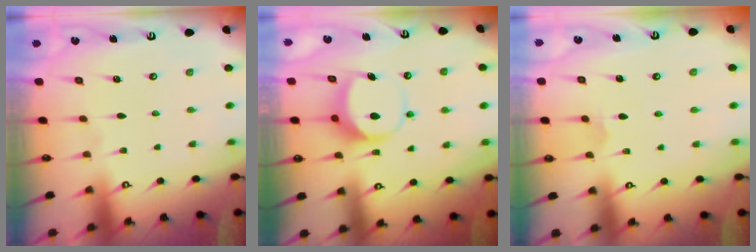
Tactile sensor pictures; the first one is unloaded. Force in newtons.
{"total": 7.8, "press": 7.8, "slide": 0.6}
{"total": 2.5, "press": 2.5, "slide": 0.5}